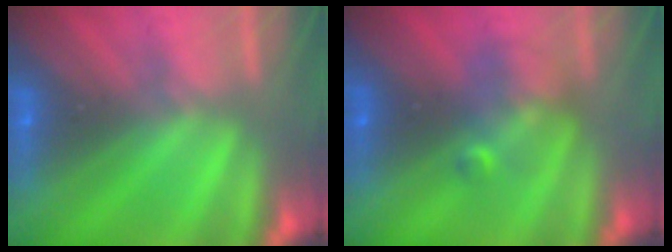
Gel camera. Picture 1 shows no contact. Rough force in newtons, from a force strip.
{"total": 2.4}